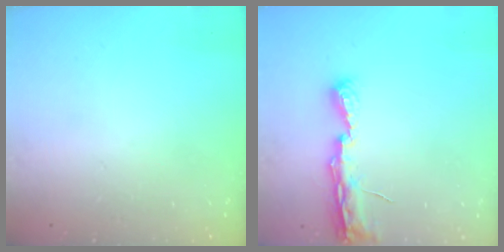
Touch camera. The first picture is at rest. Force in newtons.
{"total": 7.6, "press": 7.5, "slide": 0.6}